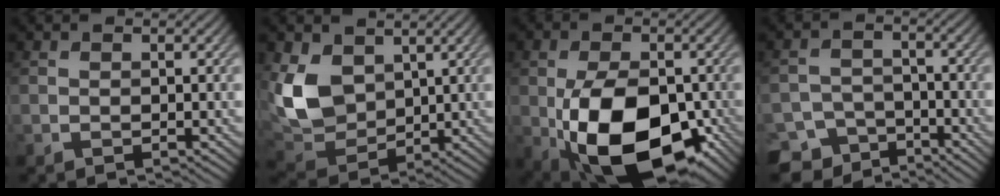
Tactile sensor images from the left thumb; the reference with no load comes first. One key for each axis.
{"total": 9.7, "fx": 3.1, "fy": 6.9, "fz": 6.0, "tx": -0.170, "ty": -0.007, "tz": 0.066}
{"total": 15.0, "fx": -4.3, "fy": 8.8, "fz": 11.4, "tx": -0.205, "ty": -0.037, "tz": -0.063}
{"total": 6.9, "fx": -5.4, "fy": 4.1, "fz": 1.1, "tx": -0.023, "ty": -0.013, "tz": -0.086}